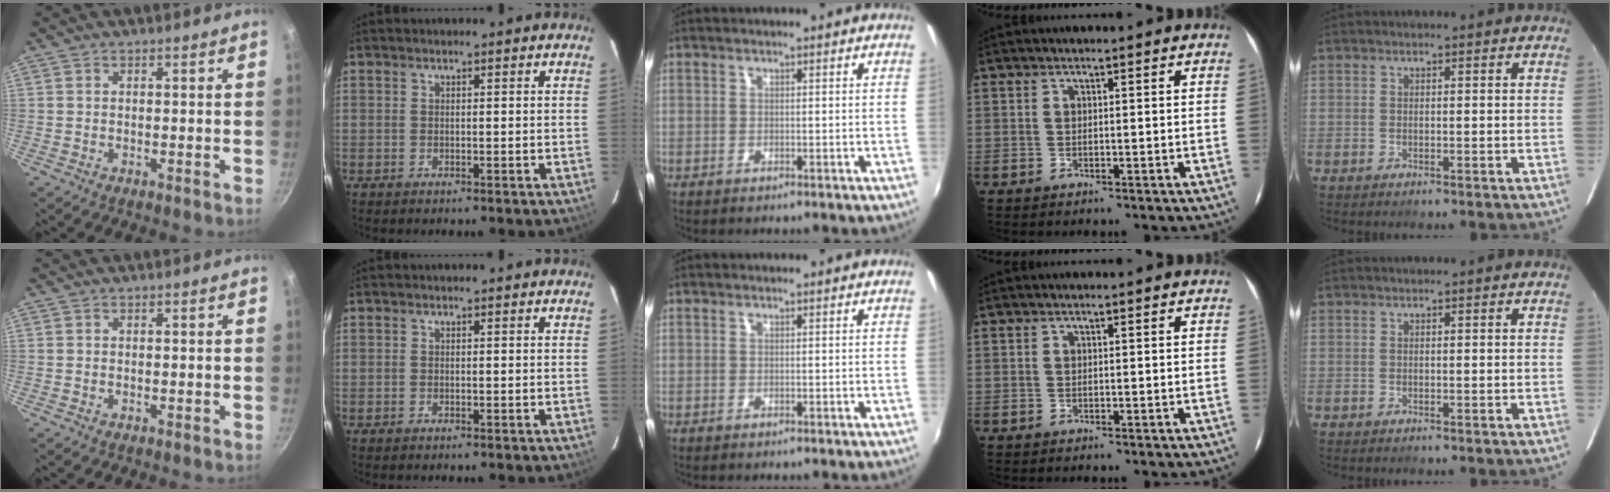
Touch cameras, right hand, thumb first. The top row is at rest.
{}